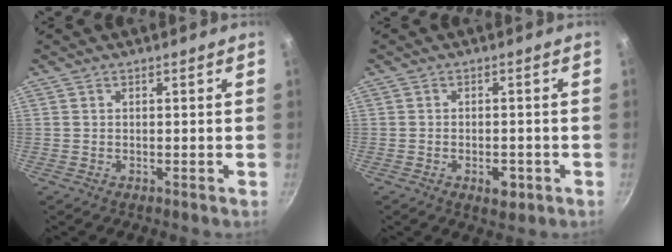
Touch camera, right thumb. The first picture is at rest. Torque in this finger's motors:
{"motor_torque": [-0.21, 0.15, -0.13, 0.06, 0.00]}